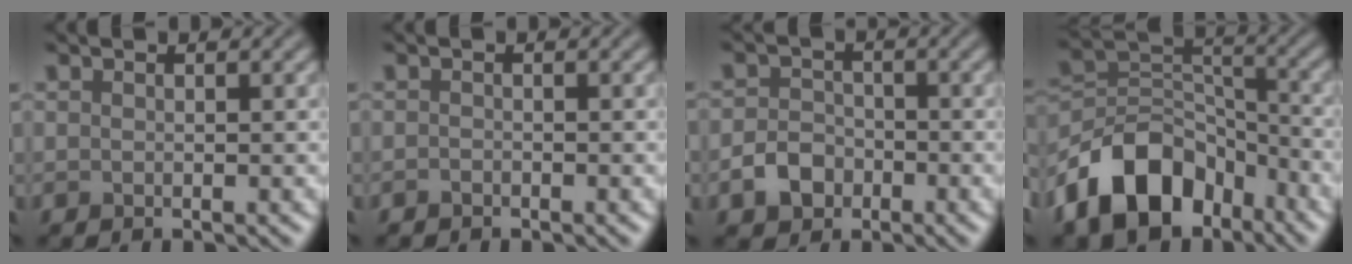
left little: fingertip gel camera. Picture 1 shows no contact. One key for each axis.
{"total": 0.5, "fx": -0.4, "fy": 0.2, "fz": 0.1, "tx": 0.000, "ty": -0.002, "tz": -0.008}
{"total": 3.1, "fx": -1.5, "fy": 2.3, "fz": 1.4, "tx": -0.023, "ty": 0.002, "tz": -0.030}
{"total": 10.0, "fx": -6.1, "fy": 6.2, "fz": 5.1, "tx": -0.088, "ty": 0.002, "tz": -0.127}